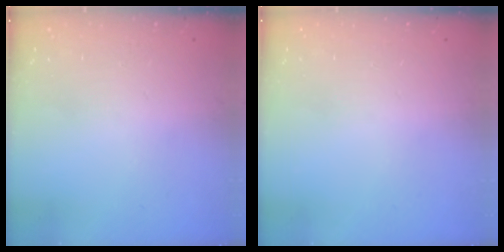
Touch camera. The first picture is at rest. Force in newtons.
{"total": 0.0}